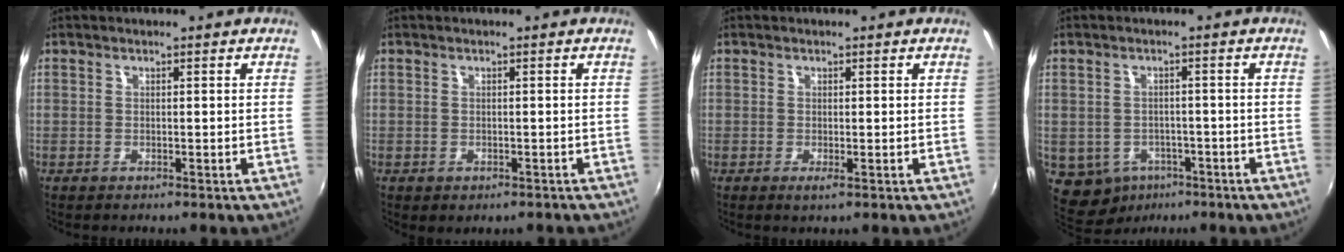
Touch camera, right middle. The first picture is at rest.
{"total": 1.6, "force": [-0.9, 0.9, 1.0], "torque": [-0.017, -0.007, -0.009]}
{"total": 1.0, "force": [-0.1, -0.1, 0.9], "torque": [-0.017, -0.002, -0.002]}
{"total": 7.4, "force": [-3.7, 5.9, 2.6], "torque": [-0.077, -0.008, -0.040]}